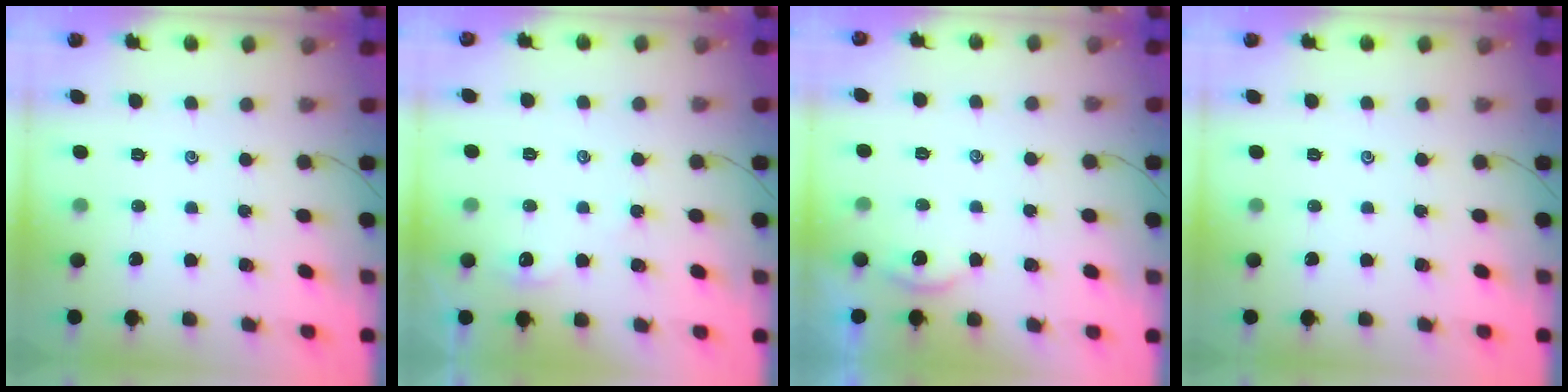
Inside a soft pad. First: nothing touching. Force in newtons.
{"total": 2.9, "press": 2.9, "slide": 0.4}
{"total": 2.2, "press": 2.2, "slide": 0.3}
{"total": 0.0}